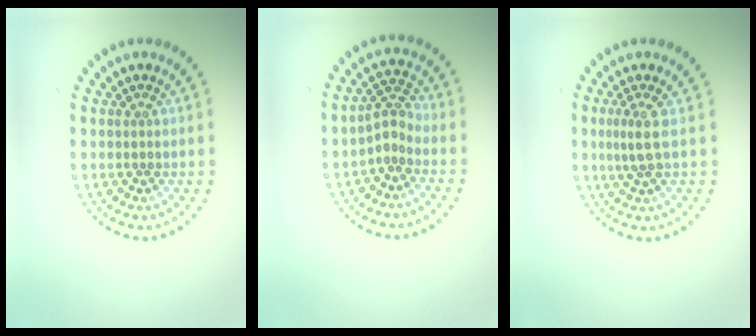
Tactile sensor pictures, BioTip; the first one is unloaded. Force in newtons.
{"total": 2.1, "press": 1.5, "slide": 1.4}
{"total": 2.0, "press": 1.4, "slide": 1.4}